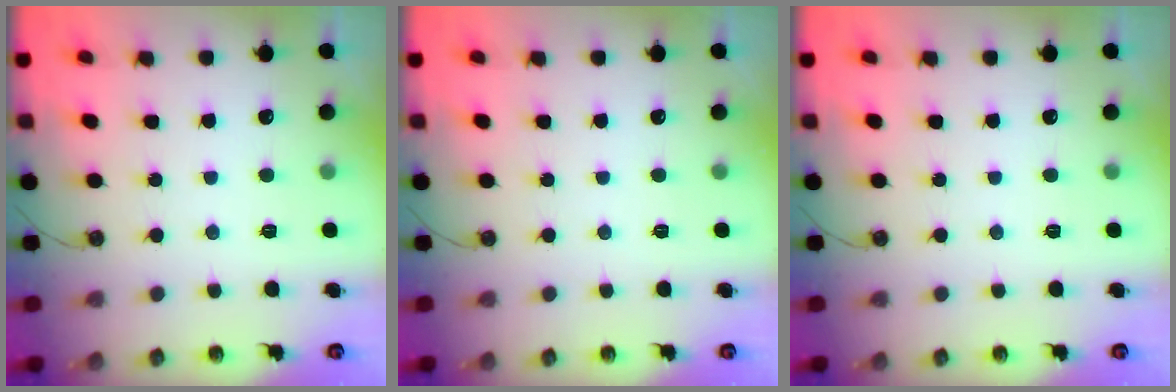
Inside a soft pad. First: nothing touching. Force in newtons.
{"total": 0.0}
{"total": 0.0}